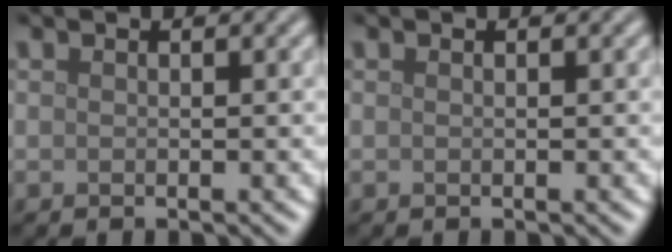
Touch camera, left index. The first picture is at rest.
{"total": 0.0}